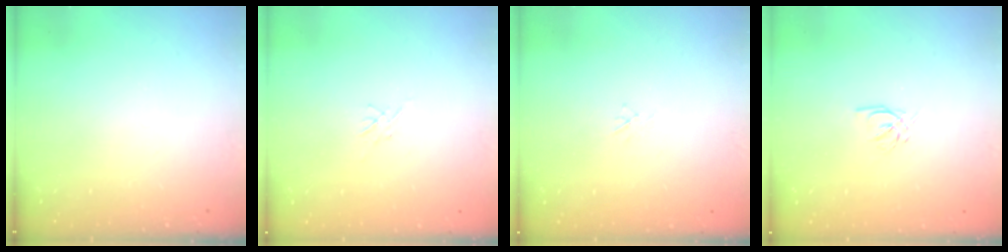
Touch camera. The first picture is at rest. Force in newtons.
{"total": 0.0}
{"total": 1.1, "press": 1.0, "slide": 0.3}
{"total": 2.4, "press": 2.4, "slide": 0.3}